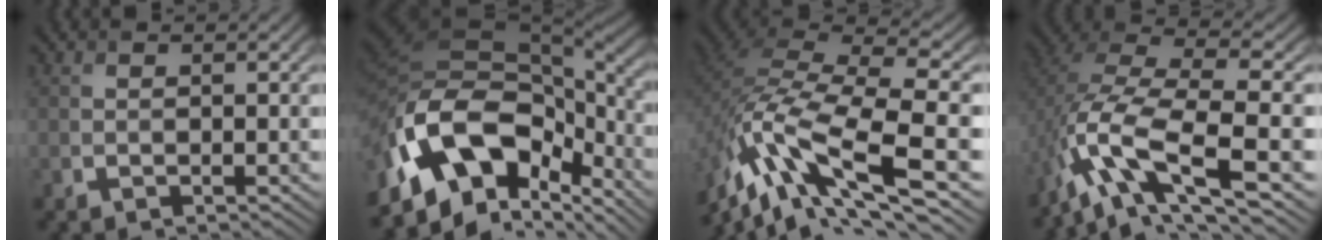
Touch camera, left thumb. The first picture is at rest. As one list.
[{"total": 16.4, "force": [-6.0, 9.1, 12.3], "torque": [-0.285, -0.016, -0.099]}, {"total": 14.8, "force": [-7.3, 5.5, 11.6], "torque": [-0.263, -0.003, -0.135]}, {"total": 13.5, "force": [-5.7, 5.0, 11.2], "torque": [-0.255, -0.004, -0.101]}]